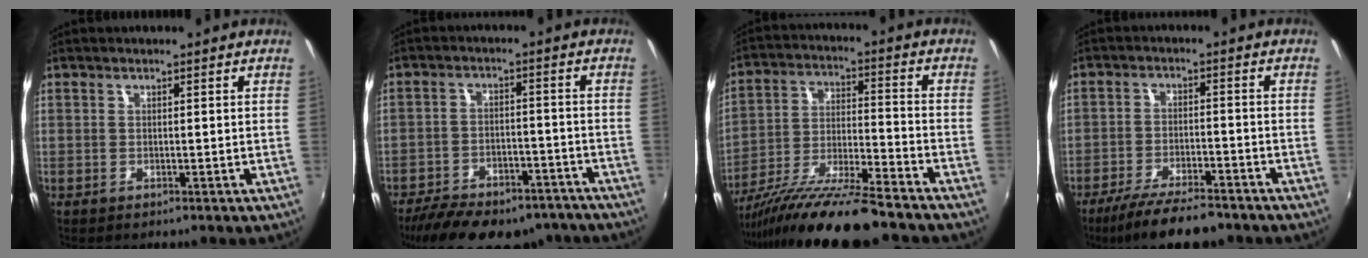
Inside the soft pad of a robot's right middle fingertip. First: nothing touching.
{"total": 21.4, "force": [-16.8, 8.9, 9.8], "torque": [-0.200, -0.007, -0.225]}
{"total": 16.4, "force": [-13.3, 0.9, 9.4], "torque": [-0.188, -0.028, -0.236]}
{"total": 11.4, "force": [-9.2, 2.7, 6.0], "torque": [-0.130, -0.020, -0.149]}